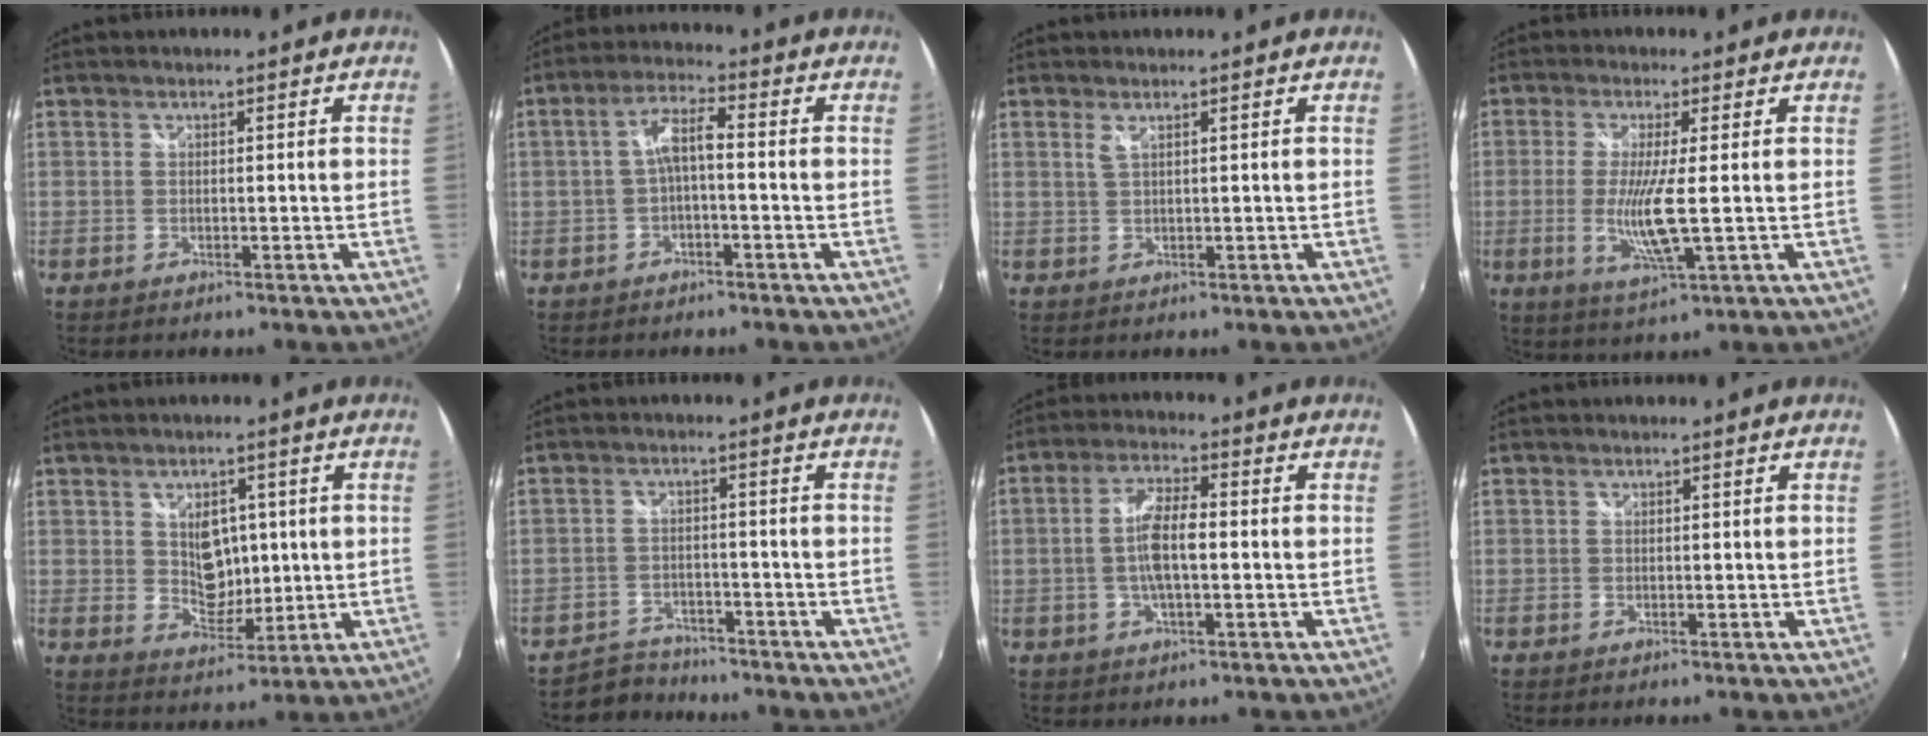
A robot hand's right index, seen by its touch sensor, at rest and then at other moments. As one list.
[{"total": 4.9, "force": [-1.0, 1.0, 4.6], "torque": [-0.096, 0.013, -0.019]}, {"total": 1.0, "force": [0.5, -0.1, 0.8], "torque": [-0.016, 0.001, 0.011]}, {"total": 7.6, "force": [-0.8, 0.0, 7.6], "torque": [-0.155, -0.017, -0.017]}, {"total": 7.2, "force": [1.3, 5.0, 4.9], "torque": [-0.074, -0.002, 0.032]}, {"total": 4.9, "force": [-4.3, 2.3, -0.4], "torque": [-0.010, 0.012, -0.077]}, {"total": 7.2, "force": [-0.7, 2.1, 6.9], "torque": [-0.134, 0.006, -0.014]}, {"total": 0.0}]